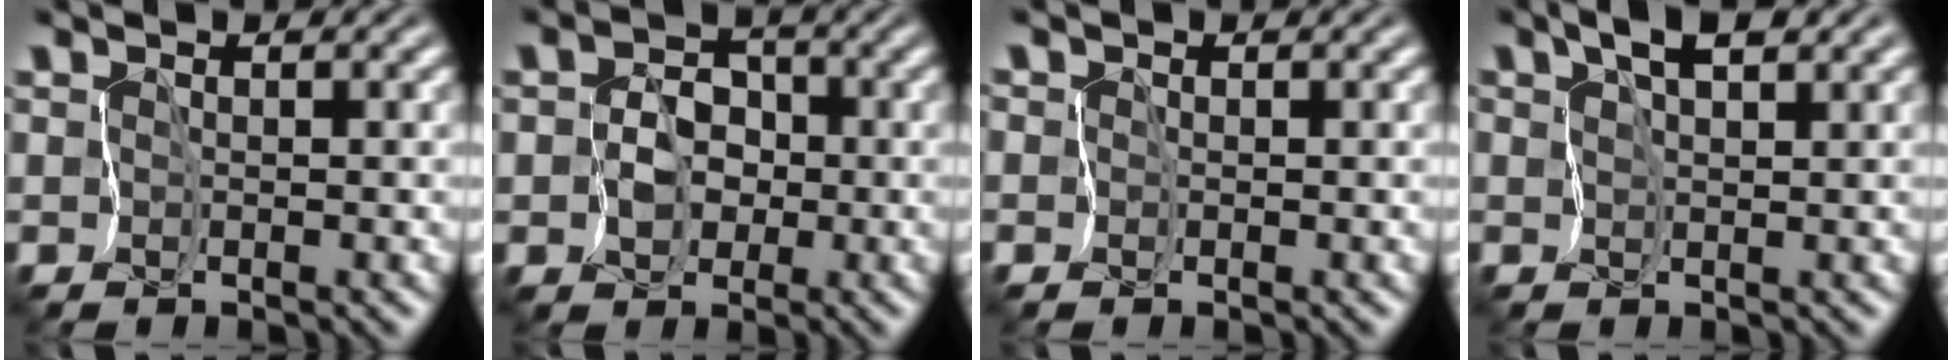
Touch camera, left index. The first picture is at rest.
{"total": 3.1, "force": [-1.1, 2.6, 1.3], "torque": [-0.009, 0.000, -0.024]}
{"total": 0.5, "force": [-0.2, 0.5, -0.1], "torque": [0.007, -0.002, -0.006]}
{"total": 3.1, "force": [1.8, 0.9, 2.4], "torque": [-0.046, 0.004, 0.031]}